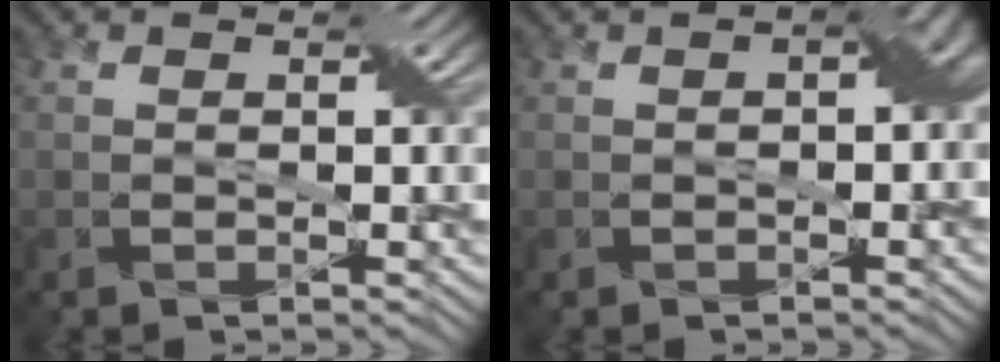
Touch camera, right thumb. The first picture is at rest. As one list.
[{"total": 3.6, "force": [-0.2, 2.0, 3.0], "torque": [-0.034, 0.002, -0.002]}]